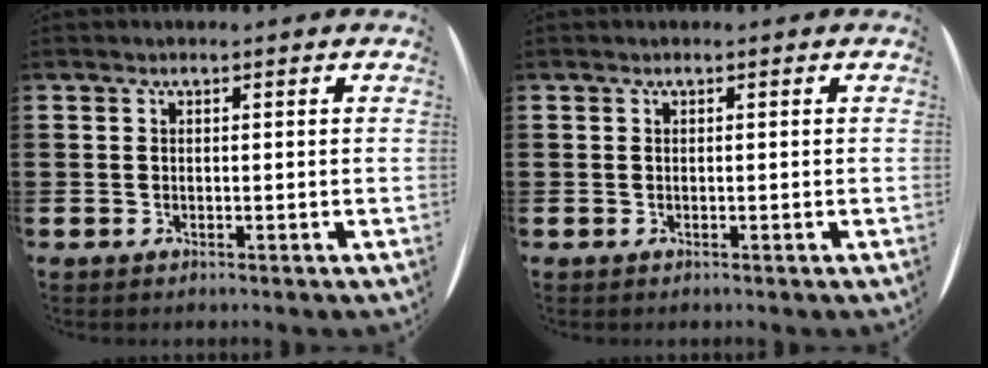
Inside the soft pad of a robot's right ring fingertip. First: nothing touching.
{"total": 0.0}